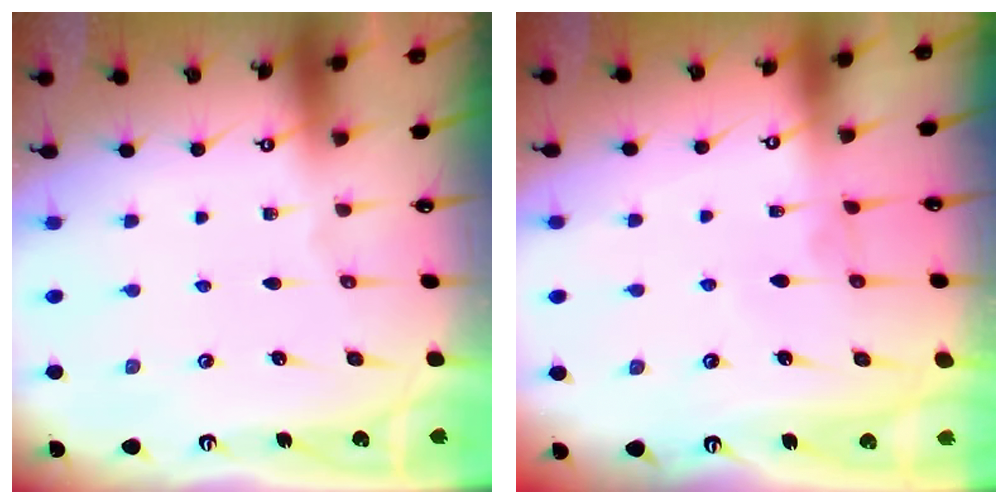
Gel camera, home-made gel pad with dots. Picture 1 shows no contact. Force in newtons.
{"total": 0.9, "press": 0.8, "slide": 0.3}